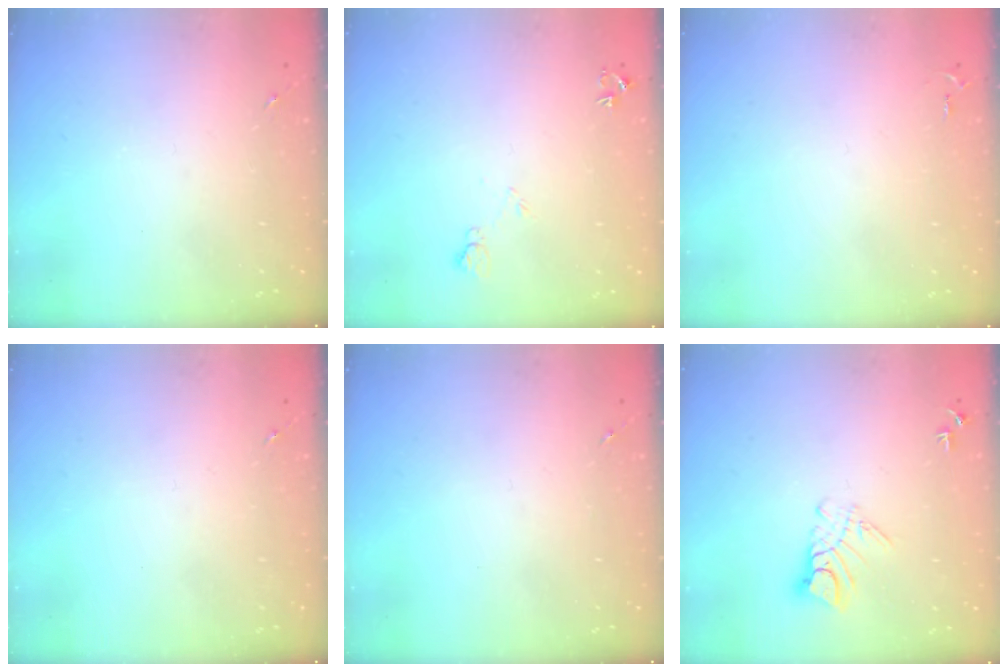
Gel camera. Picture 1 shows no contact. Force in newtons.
{"total": 6.2, "press": 6.1, "slide": 1.2}
{"total": 2.6, "press": 2.6, "slide": 0.4}
{"total": 0.0}
{"total": 0.0}
{"total": 7.6, "press": 7.5, "slide": 0.7}